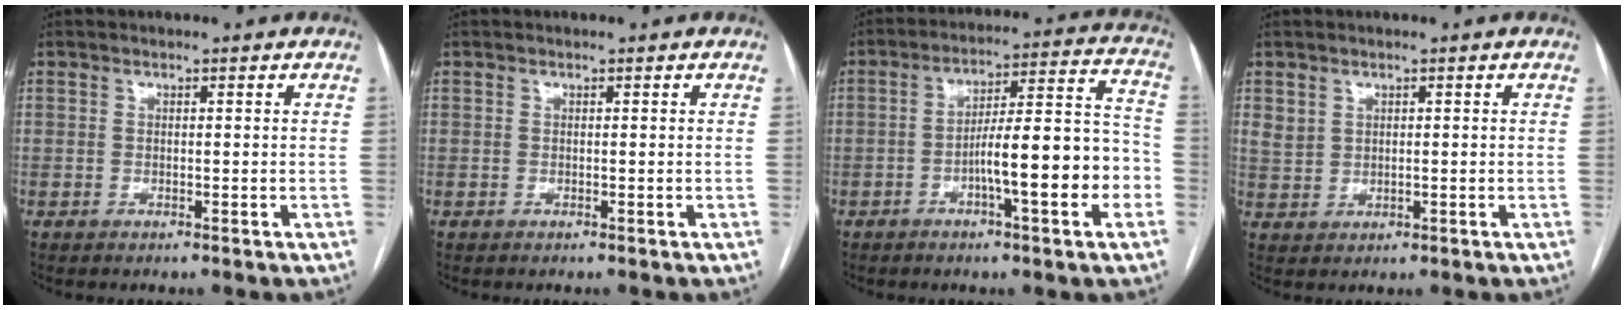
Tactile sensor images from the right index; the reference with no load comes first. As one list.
[{"total": 0.0}, {"total": 14.2, "force": [-4.2, 1.8, 13.5], "torque": [-0.198, 0.025, -0.061]}, {"total": 2.8, "force": [1.4, 2.2, 0.8], "torque": [-0.016, 0.002, 0.035]}]